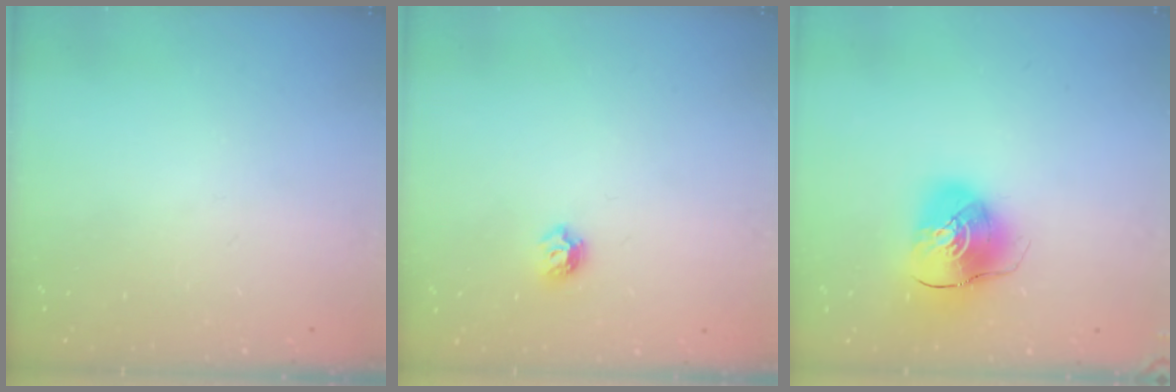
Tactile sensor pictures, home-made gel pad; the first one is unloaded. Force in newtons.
{"total": 5.5, "press": 5.5, "slide": 0.8}
{"total": 10.8, "press": 10.7, "slide": 1.5}